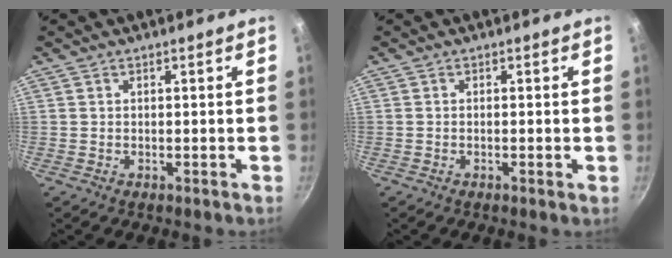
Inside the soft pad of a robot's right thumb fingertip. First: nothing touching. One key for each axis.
{"total": 0.7, "fx": -0.3, "fy": 0.0, "fz": 0.7, "tx": -0.012, "ty": -0.001, "tz": -0.007}